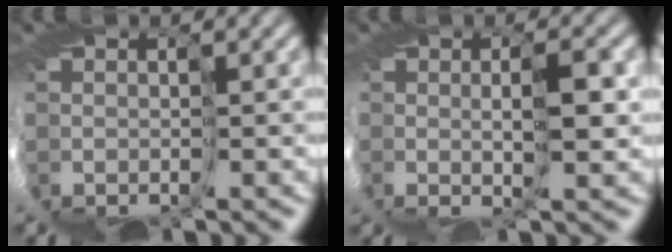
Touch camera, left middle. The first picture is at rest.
{"total": 3.3, "force": [1.4, -0.7, 3.0], "torque": [-0.059, -0.001, 0.024]}